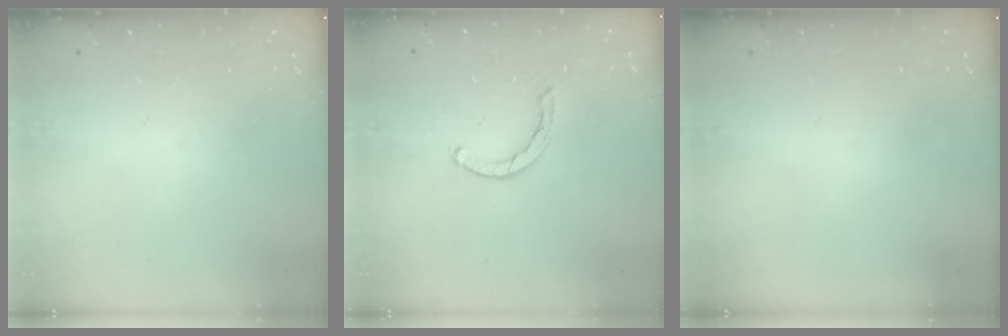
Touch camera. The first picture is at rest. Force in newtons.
{"total": 1.6, "press": 1.6, "slide": 0.1}
{"total": 0.0}